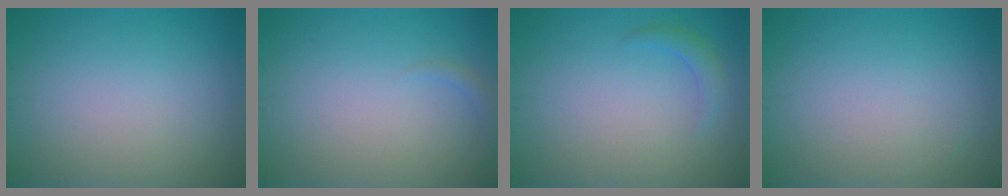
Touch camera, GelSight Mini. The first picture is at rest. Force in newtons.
{"total": 0.8, "press": 0.8, "slide": 0.1}
{"total": 1.4, "press": 1.4, "slide": 0.0}
{"total": 0.0}